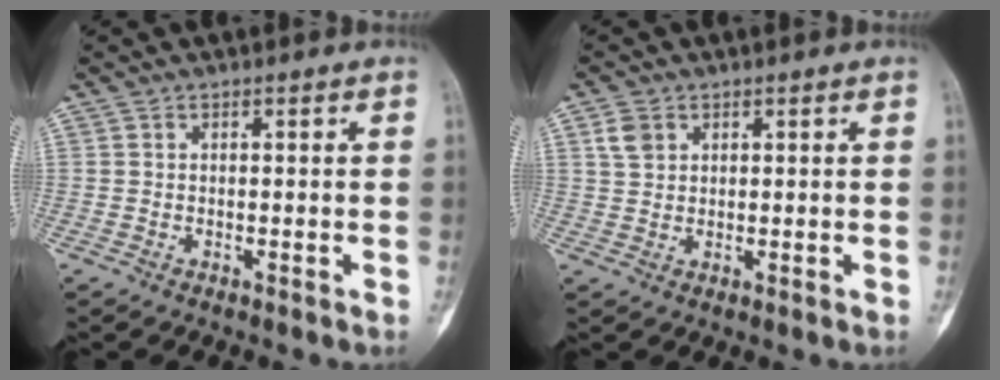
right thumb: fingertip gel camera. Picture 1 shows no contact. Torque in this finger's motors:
{"motor_torque": [0.36, 0.25, 0.08, 0.02, -0.04]}